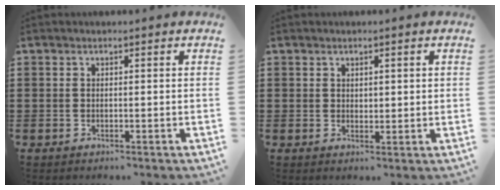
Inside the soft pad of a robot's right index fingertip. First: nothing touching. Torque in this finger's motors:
{"motor_torque": [-0.16, 0.15, 0.00, 0.00]}